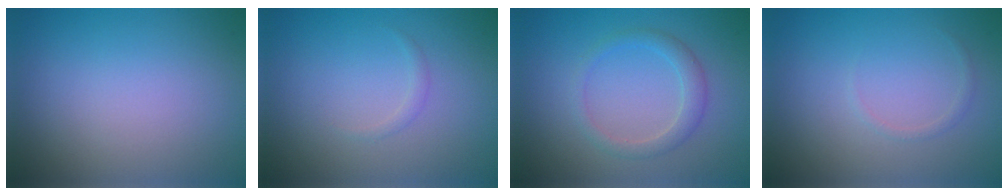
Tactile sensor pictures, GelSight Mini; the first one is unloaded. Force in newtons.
{"total": 0.6, "press": 0.6, "slide": 0.0}
{"total": 2.2, "press": 2.2, "slide": 0.2}
{"total": 0.6, "press": 0.6, "slide": 0.1}